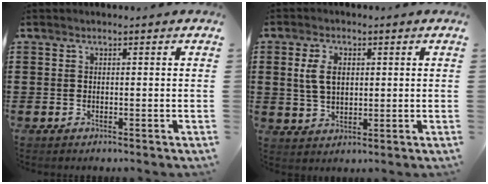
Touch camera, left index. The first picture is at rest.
{"total": 4.8, "force": [1.1, 2.9, 3.7], "torque": [-0.087, 0.008, 0.015]}